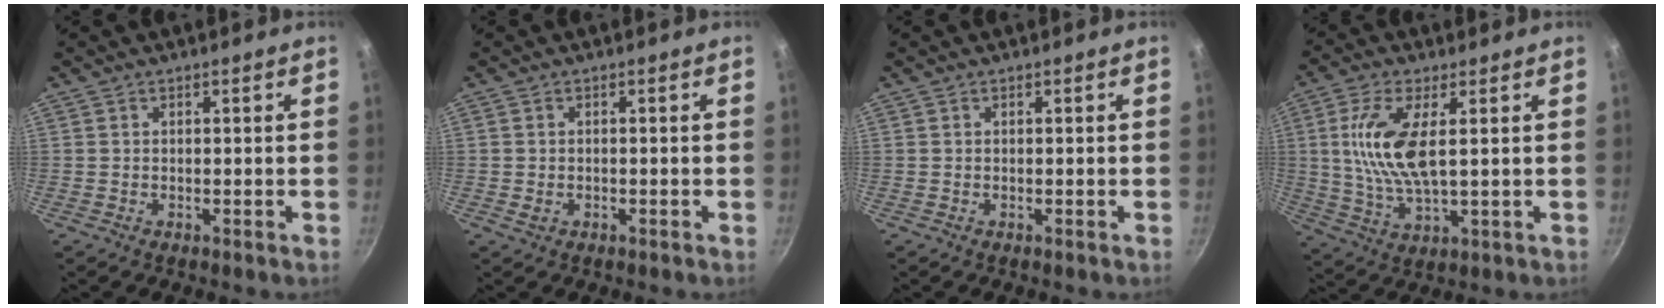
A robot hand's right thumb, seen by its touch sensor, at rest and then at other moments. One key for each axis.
{"total": 1.0, "fx": -0.3, "fy": 0.6, "fz": 0.8, "tx": -0.015, "ty": 0.001, "tz": -0.005}
{"total": 0.0}
{"total": 11.4, "fx": 2.2, "fy": 4.3, "fz": 10.3, "tx": -0.217, "ty": -0.005, "tz": 0.048}